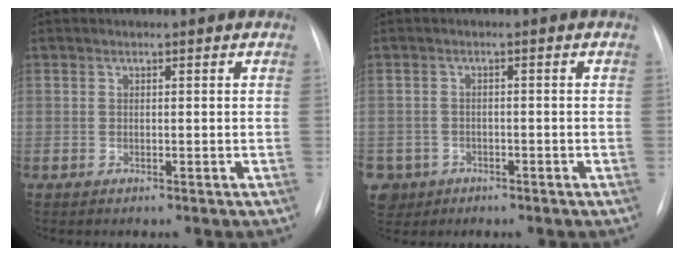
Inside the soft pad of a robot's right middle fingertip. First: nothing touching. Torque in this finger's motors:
{"motor_torque": [1.08, -1.06, 0.47, 0.07]}